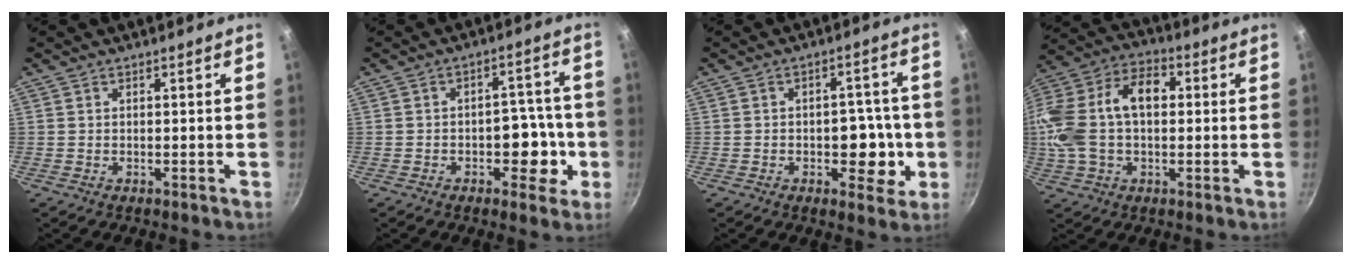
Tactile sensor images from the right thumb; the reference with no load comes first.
{"total": 8.5, "force": [-2.4, 5.6, 6.0], "torque": [-0.030, 0.027, -0.030]}
{"total": 8.6, "force": [-1.7, 5.6, 6.4], "torque": [-0.038, 0.008, -0.021]}
{"total": 19.7, "force": [1.2, 12.6, 15.1], "torque": [-0.282, 0.043, 0.007]}